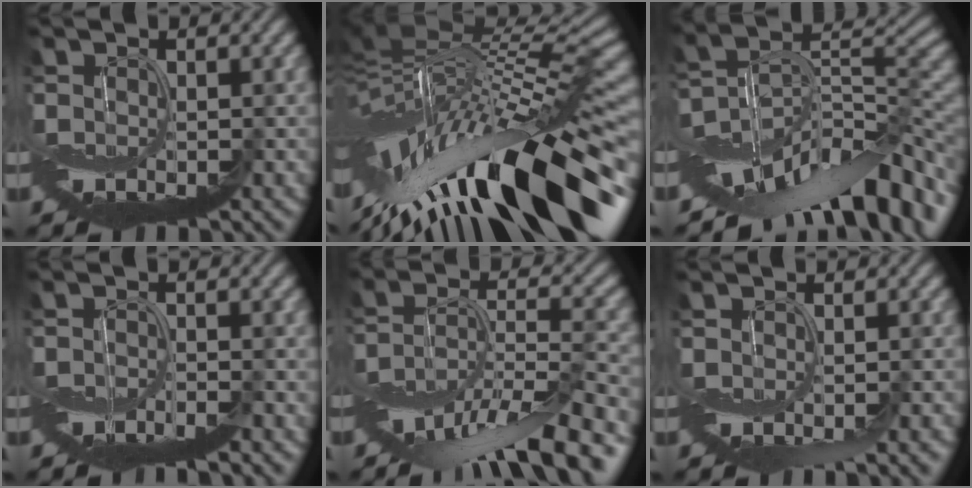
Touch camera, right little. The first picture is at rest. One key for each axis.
{"total": 16.4, "fx": -6.5, "fy": 6.0, "fz": 13.8, "tx": -0.237, "ty": 0.001, "tz": -0.106}
{"total": 13.5, "fx": -8.0, "fy": 6.8, "fz": 8.5, "tx": -0.150, "ty": 0.022, "tz": -0.141}
{"total": 2.6, "fx": -2.5, "fy": -0.1, "fz": 0.8, "tx": -0.013, "ty": -0.003, "tz": -0.048}
{"total": 12.0, "fx": -8.1, "fy": 3.6, "fz": 8.1, "tx": -0.151, "ty": -0.003, "tz": -0.139}
{"total": 2.2, "fx": -1.5, "fy": 0.1, "fz": 1.6, "tx": -0.019, "ty": -0.007, "tz": -0.019}